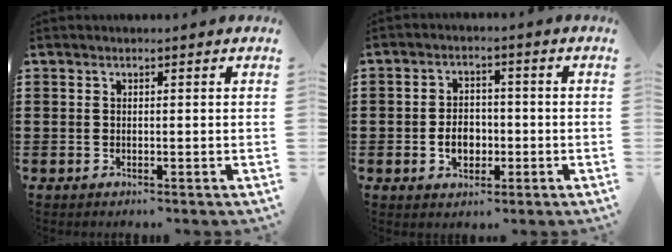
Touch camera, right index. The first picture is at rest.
{"total": 4.6, "force": [-1.1, 3.3, 3.0], "torque": [-0.052, 0.003, -0.023]}